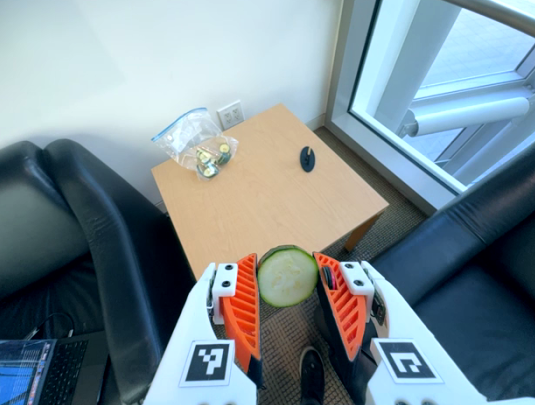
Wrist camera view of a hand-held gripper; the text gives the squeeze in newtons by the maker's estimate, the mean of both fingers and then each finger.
{"total": 8.9, "left": 8.9, "right": 8.9}